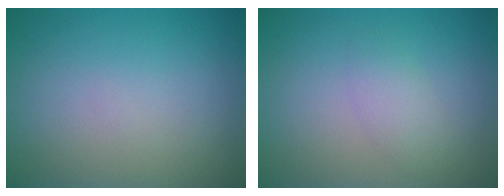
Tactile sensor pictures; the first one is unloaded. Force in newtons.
{"total": 1.7, "press": 1.7, "slide": 0.0}